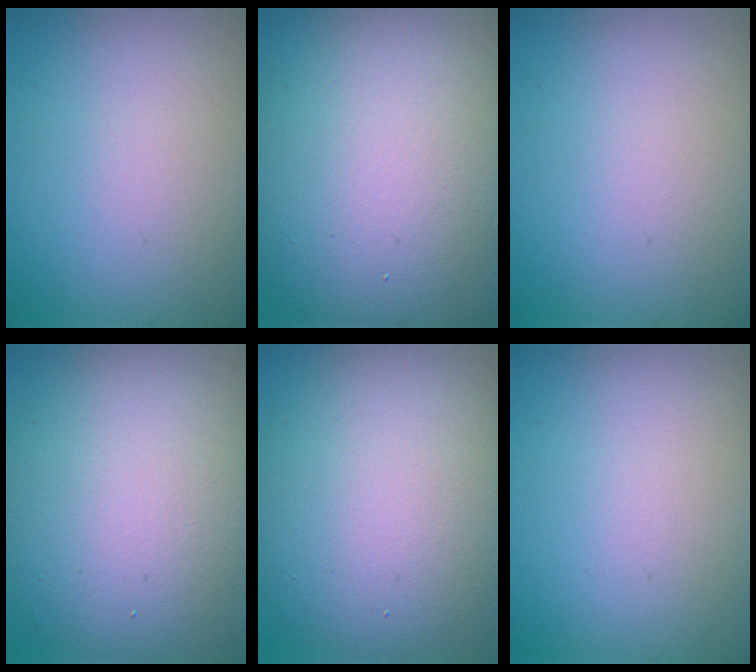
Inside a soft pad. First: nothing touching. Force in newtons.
{"total": 16.3, "press": 16.3, "slide": 0.8}
{"total": 0.0}
{"total": 13.4, "press": 13.4, "slide": 0.8}
{"total": 12.1, "press": 12.1, "slide": 0.5}
{"total": 0.0}